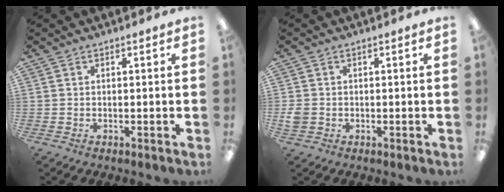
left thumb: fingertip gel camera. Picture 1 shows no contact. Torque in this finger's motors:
{"motor_torque": [-0.33, 0.25, 0.28, -0.13, -0.02]}